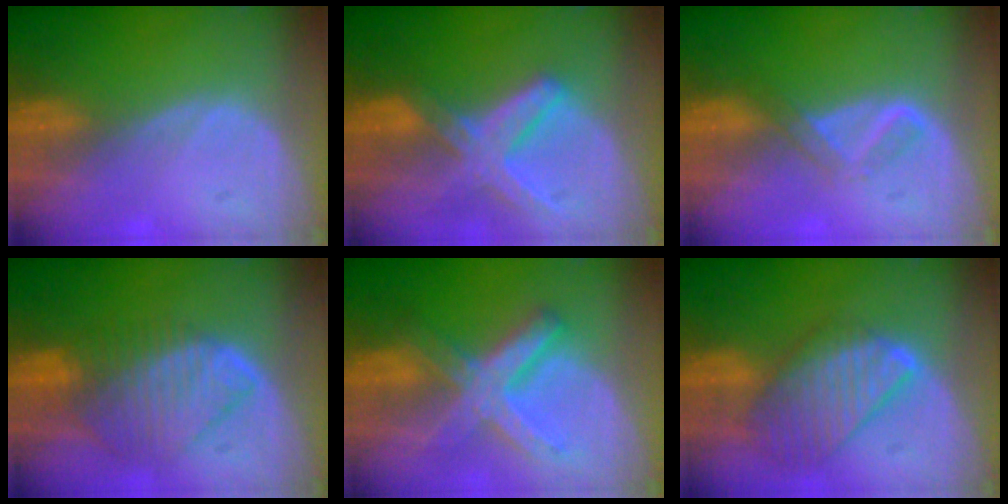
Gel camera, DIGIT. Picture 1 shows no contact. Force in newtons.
{"total": 8.2, "press": 7.1, "slide": 4.1}
{"total": 2.8, "press": 2.7, "slide": 0.7}
{"total": 9.3, "press": 8.0, "slide": 4.7}
{"total": 8.9, "press": 8.9, "slide": 0.7}
{"total": 9.7, "press": 8.4, "slide": 4.9}